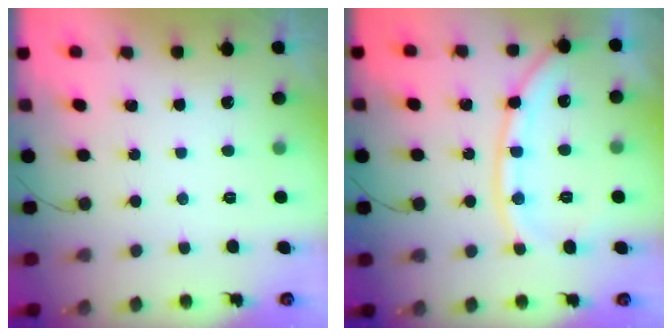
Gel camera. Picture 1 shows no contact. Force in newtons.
{"total": 13.1, "press": 13.1, "slide": 1.4}